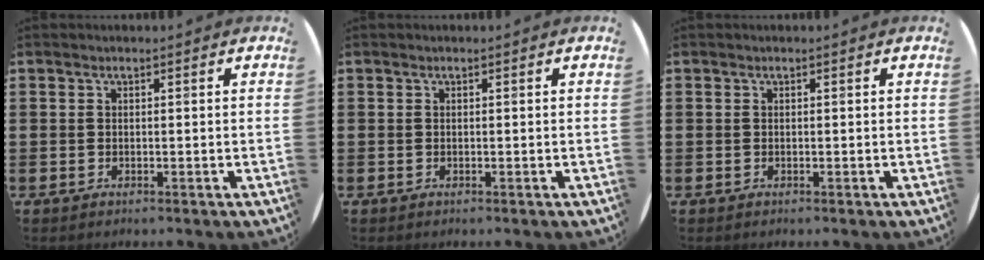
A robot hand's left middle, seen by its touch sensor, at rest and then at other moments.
{"total": 0.0}
{"total": 0.0}